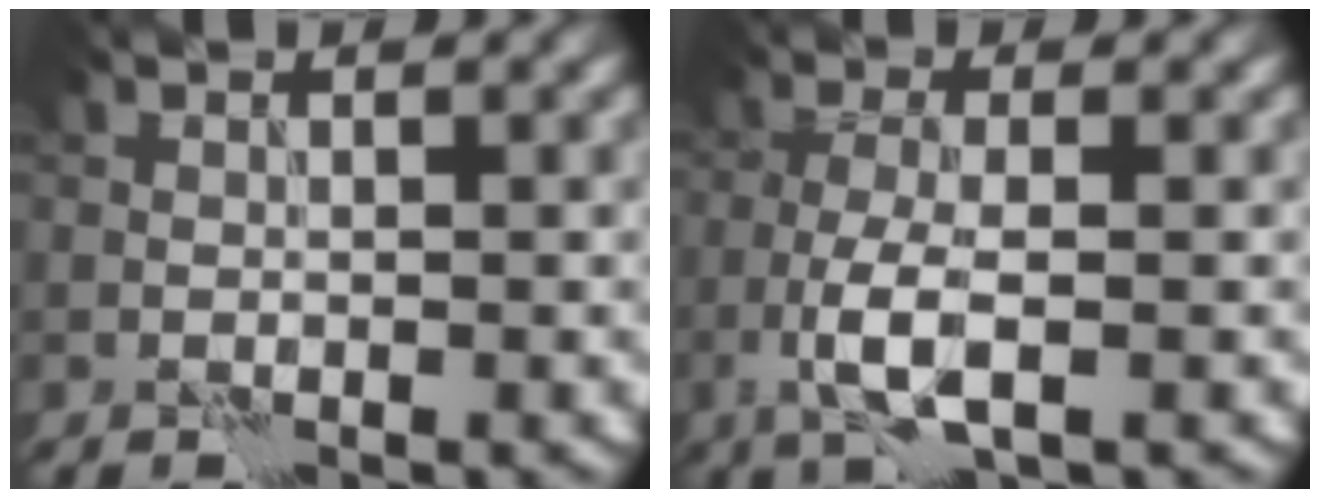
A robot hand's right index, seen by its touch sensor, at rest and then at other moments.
{"total": 4.2, "force": [-1.3, 1.3, 3.8], "torque": [-0.081, 0.001, -0.030]}